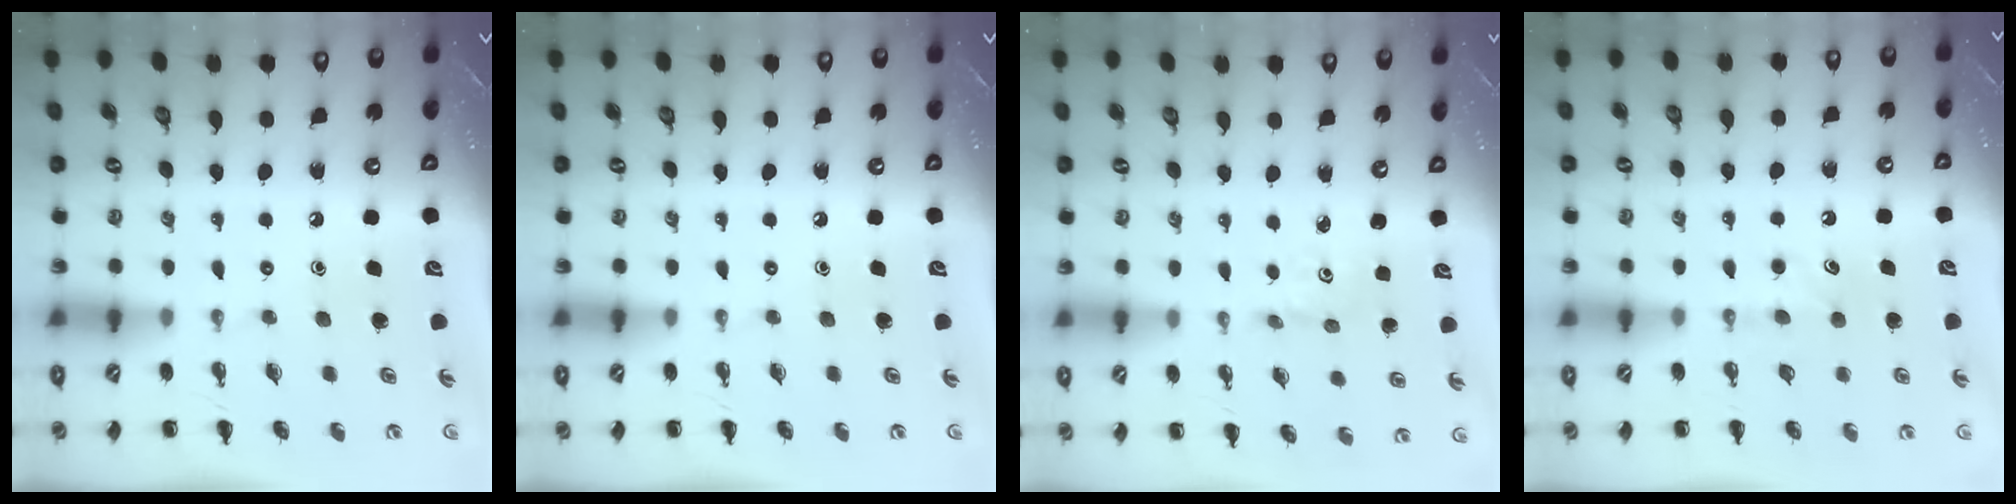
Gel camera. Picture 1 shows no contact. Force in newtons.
{"total": 0.0}
{"total": 1.1, "press": 1.0, "slide": 0.3}
{"total": 3.9, "press": 3.7, "slide": 1.3}